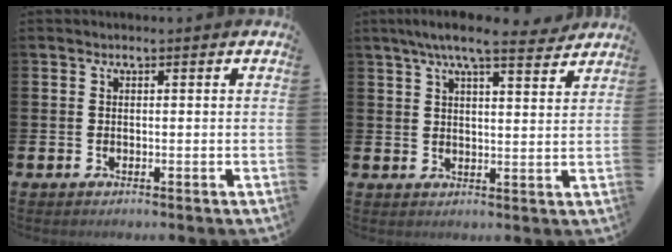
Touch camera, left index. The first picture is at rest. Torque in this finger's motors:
{"motor_torque": [1.07, -1.06, 0.53, 0.21]}